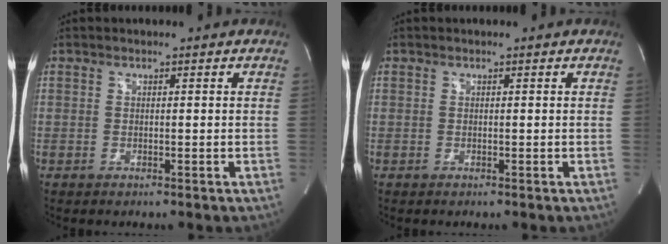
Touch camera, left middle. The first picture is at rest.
{"total": 0.0}